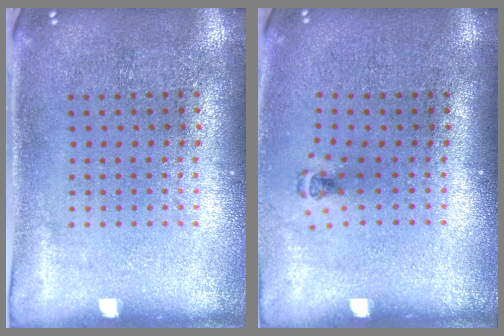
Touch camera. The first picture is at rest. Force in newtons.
{"total": 0.5, "press": 0.4, "slide": 0.3}